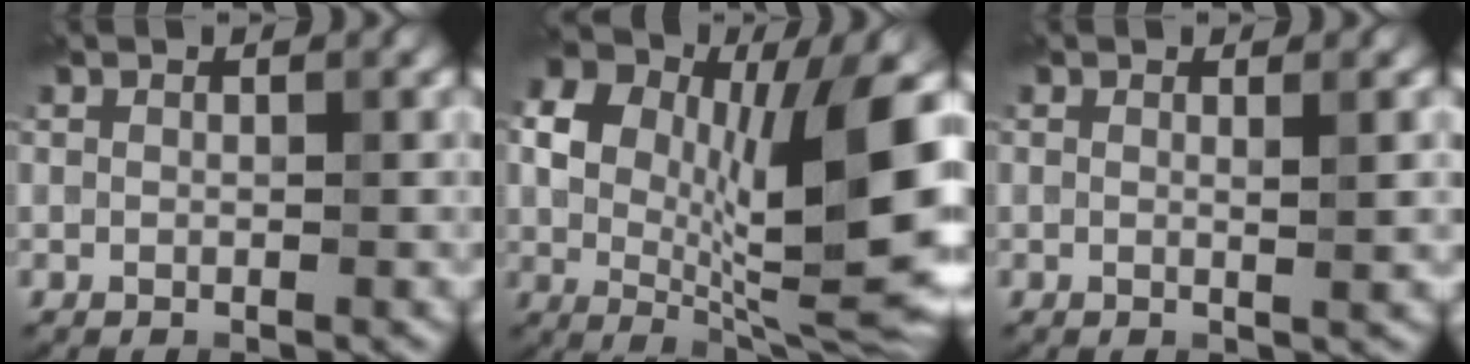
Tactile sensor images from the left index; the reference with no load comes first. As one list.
[{"total": 14.1, "force": [2.1, 7.1, 12.0], "torque": [-0.186, -0.004, 0.032]}, {"total": 1.6, "force": [0.3, 0.4, 1.5], "torque": [-0.019, 0.000, 0.000]}]